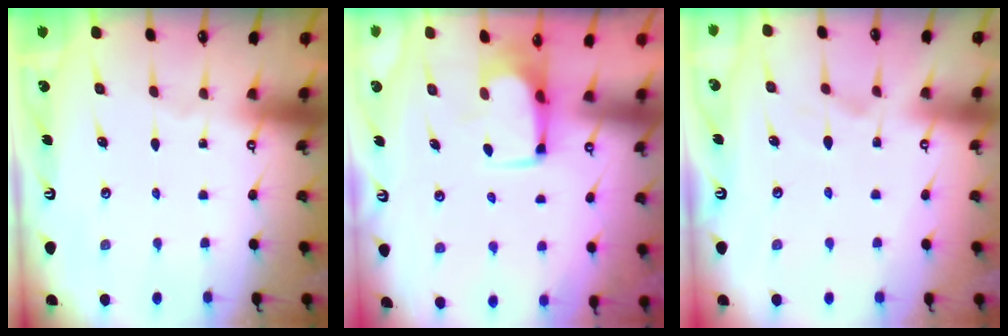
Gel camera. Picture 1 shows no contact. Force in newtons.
{"total": 5.4, "press": 5.4, "slide": 0.5}
{"total": 1.8, "press": 1.4, "slide": 1.2}